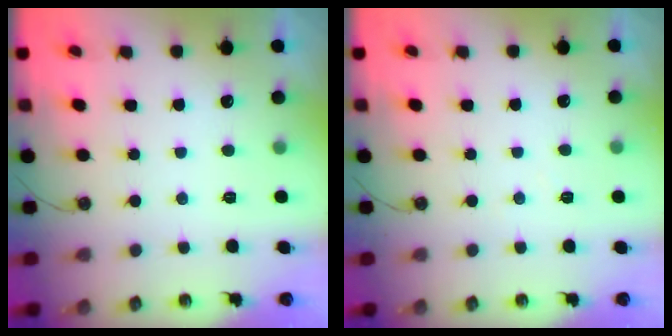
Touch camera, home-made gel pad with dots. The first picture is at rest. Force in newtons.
{"total": 3.0, "press": 3.0, "slide": 0.6}